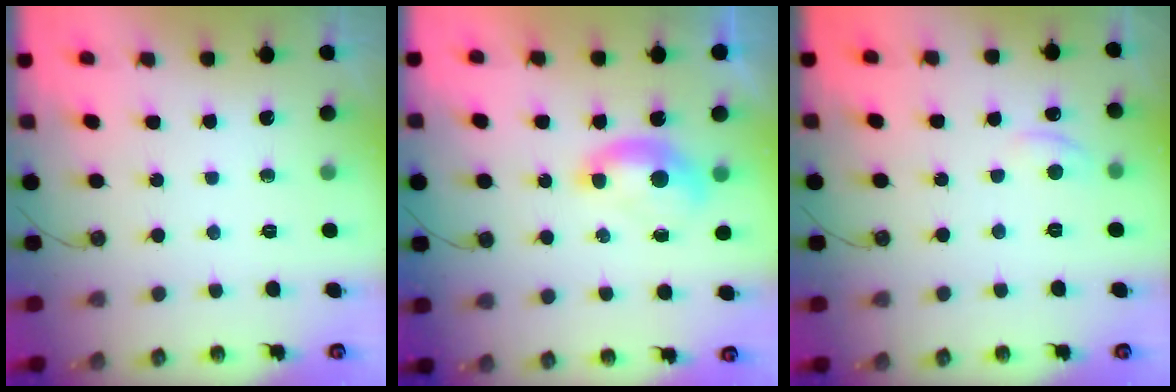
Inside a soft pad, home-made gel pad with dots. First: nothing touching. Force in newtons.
{"total": 1.0, "press": 0.8, "slide": 0.6}
{"total": 1.6, "press": 1.5, "slide": 0.5}